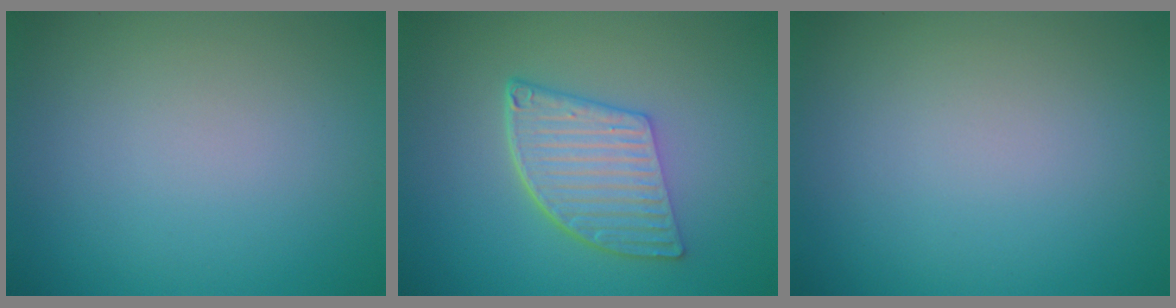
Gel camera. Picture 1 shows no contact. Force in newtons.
{"total": 5.9, "press": 4.3, "slide": 4.0}
{"total": 0.0}